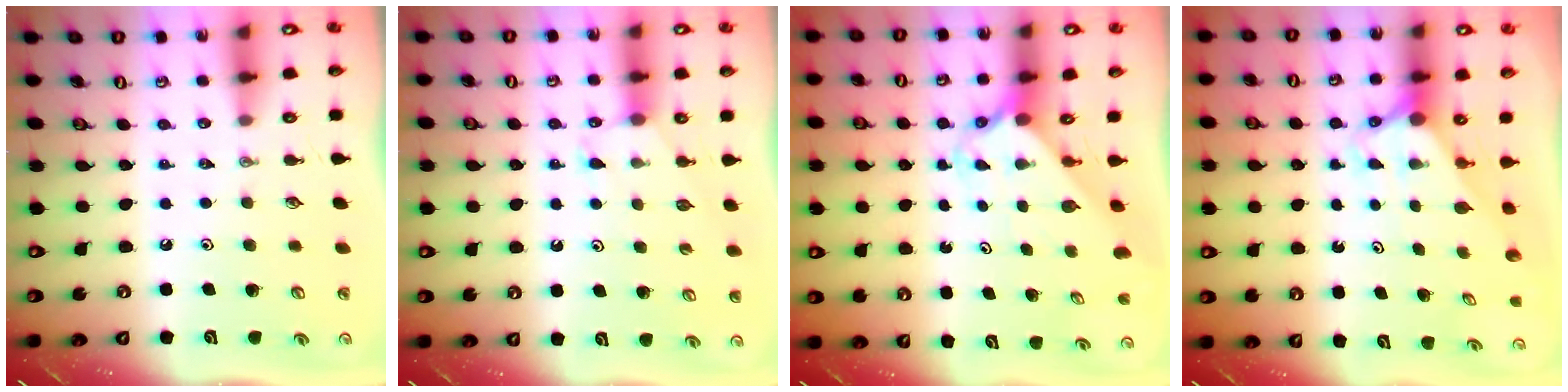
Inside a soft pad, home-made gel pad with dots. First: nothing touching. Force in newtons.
{"total": 4.4, "press": 4.4, "slide": 0.6}
{"total": 2.3, "press": 2.3, "slide": 0.2}
{"total": 2.9, "press": 2.9, "slide": 0.0}